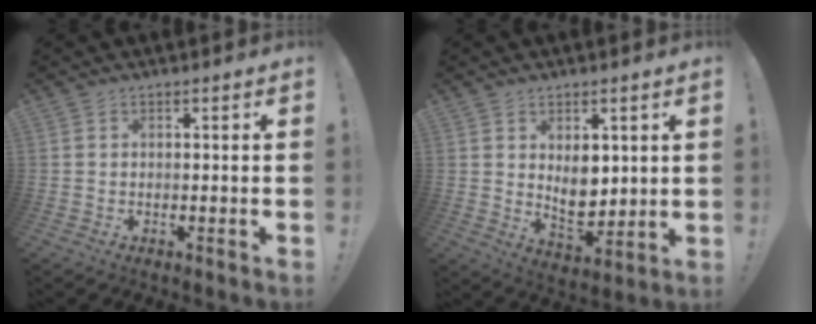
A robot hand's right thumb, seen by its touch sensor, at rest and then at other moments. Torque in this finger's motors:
{"motor_torque": [-0.22, 0.13, 0.30, 0.29, 0.05]}